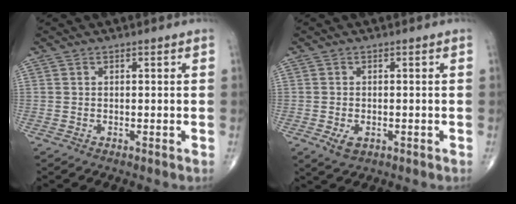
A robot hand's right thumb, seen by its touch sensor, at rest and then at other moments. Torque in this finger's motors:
{"motor_torque": [0.46, 0.26, -0.09, -0.16, -0.01]}